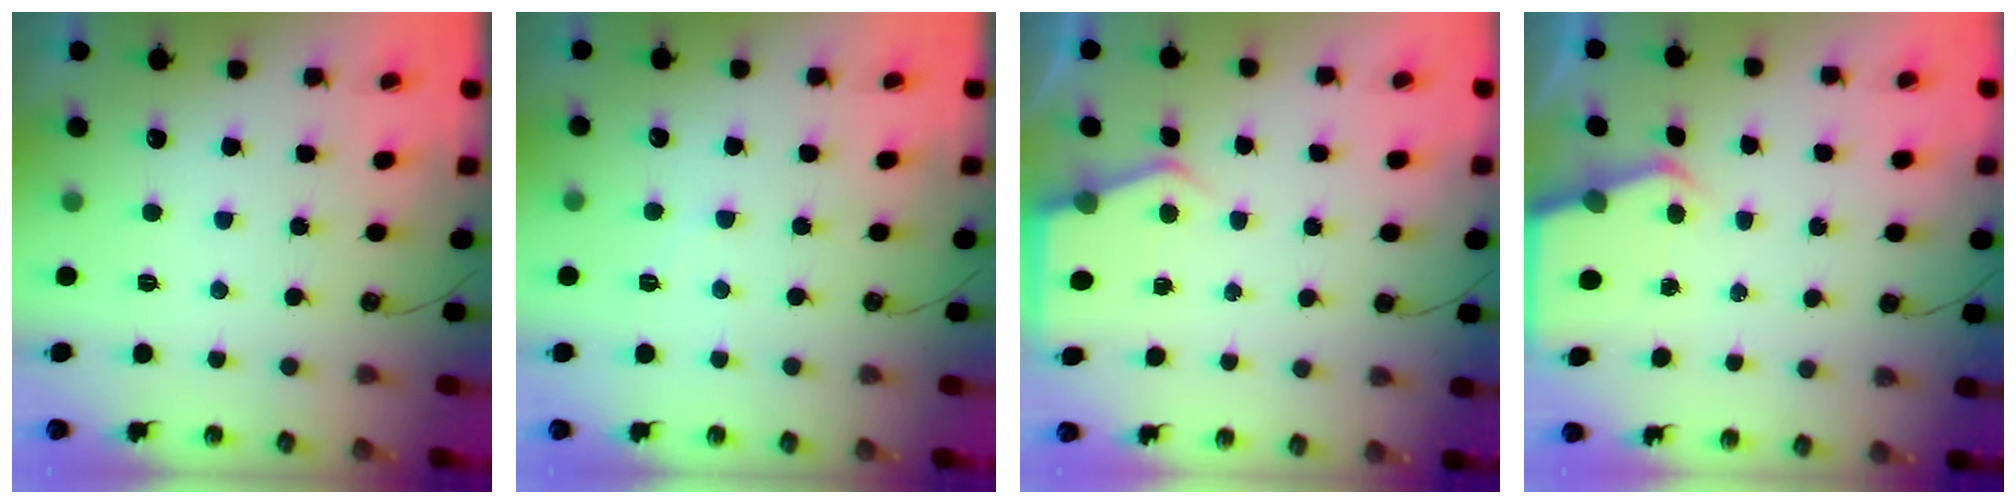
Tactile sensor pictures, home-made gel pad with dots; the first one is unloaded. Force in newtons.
{"total": 3.1, "press": 3.1, "slide": 0.6}
{"total": 5.2, "press": 5.2, "slide": 0.5}
{"total": 3.9, "press": 3.9, "slide": 0.4}